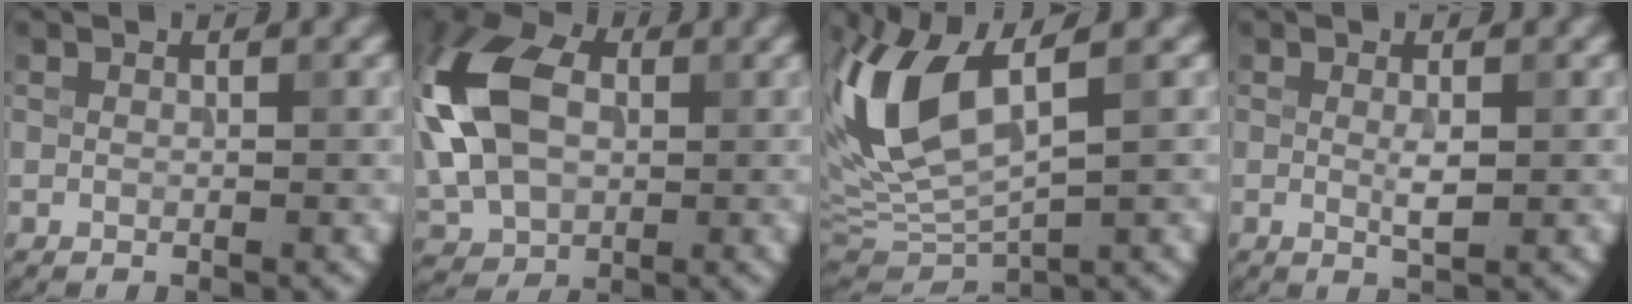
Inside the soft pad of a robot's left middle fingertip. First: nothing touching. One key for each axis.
{"total": 13.1, "fx": 1.3, "fy": 8.7, "fz": 9.7, "tx": -0.216, "ty": 0.011, "tz": 0.012}
{"total": 10.9, "fx": 3.1, "fy": 4.5, "fz": 9.5, "tx": -0.228, "ty": 0.003, "tz": 0.062}
{"total": 1.6, "fx": 0.1, "fy": 0.3, "fz": 1.6, "tx": -0.027, "ty": -0.002, "tz": 0.001}